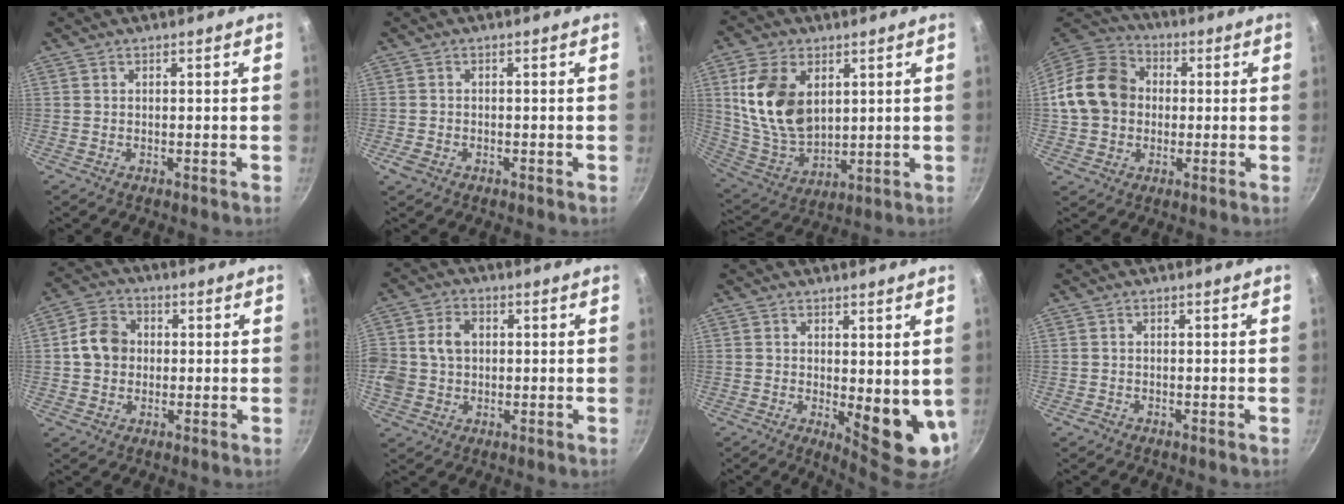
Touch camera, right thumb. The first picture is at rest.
{"total": 2.4, "force": [-1.2, 1.6, 1.3], "torque": [-0.027, 0.004, -0.022]}
{"total": 15.9, "force": [4.2, 10.3, 11.3], "torque": [-0.196, -0.026, 0.093]}
{"total": 15.3, "force": [0.5, 12.7, 8.4], "torque": [-0.129, 0.031, -0.004]}
{"total": 7.7, "force": [0.3, 6.5, 4.0], "torque": [-0.045, 0.014, -0.009]}
{"total": 9.8, "force": [0.9, 8.1, 5.4], "torque": [-0.103, 0.020, 0.009]}
{"total": 9.5, "force": [0.4, 3.8, 8.7], "torque": [-0.096, -0.020, 0.016]}
{"total": 0.7, "force": [-0.5, 0.5, 0.1], "torque": [-0.007, 0.005, -0.009]}